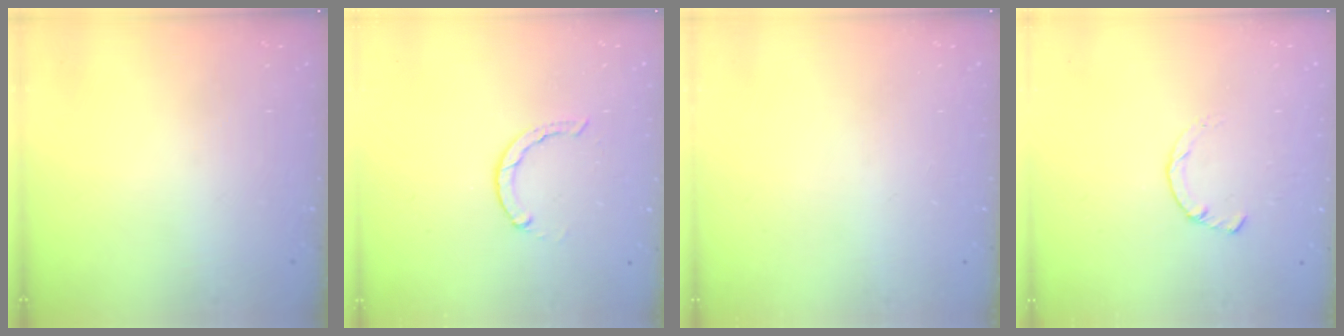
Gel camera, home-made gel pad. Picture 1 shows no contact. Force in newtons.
{"total": 2.1, "press": 2.1, "slide": 0.3}
{"total": 0.0}
{"total": 2.3, "press": 2.3, "slide": 0.1}